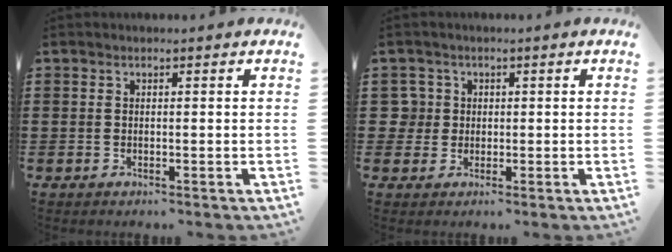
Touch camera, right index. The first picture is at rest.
{"total": 3.0, "force": [0.3, 2.9, 0.4], "torque": [-0.023, 0.011, 0.004]}